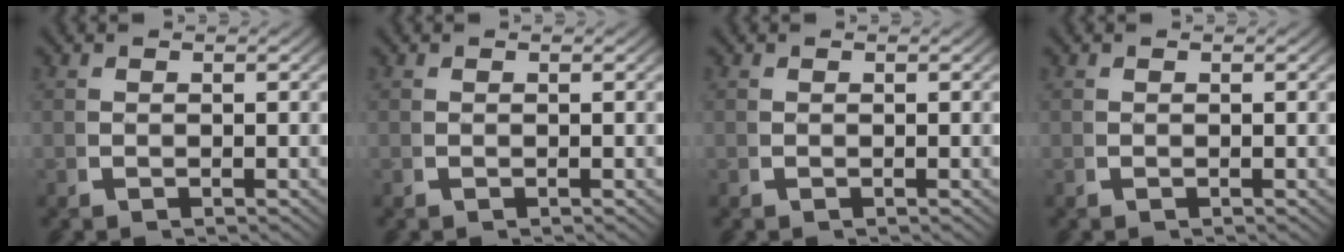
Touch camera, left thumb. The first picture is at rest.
{"total": 0.0}
{"total": 0.0}
{"total": 0.0}